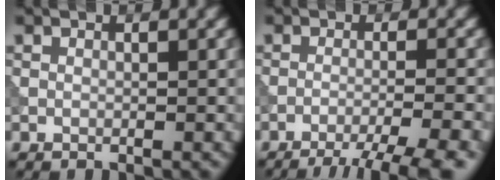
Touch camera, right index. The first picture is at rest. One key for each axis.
{"total": 7.4, "fx": -5.6, "fy": 1.3, "fz": 4.6, "tx": -0.064, "ty": -0.008, "tz": -0.077}